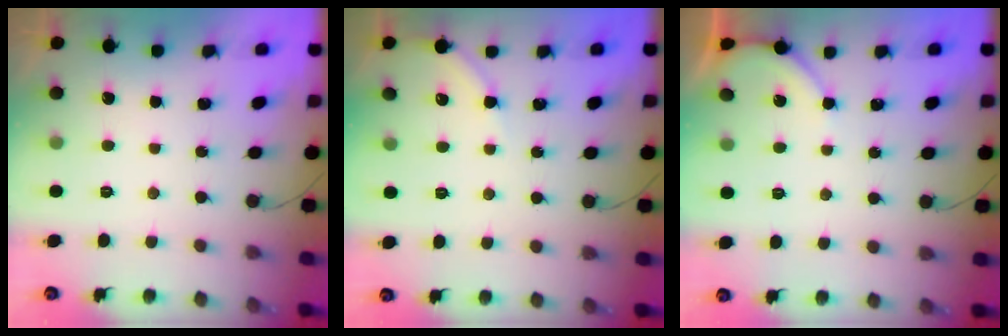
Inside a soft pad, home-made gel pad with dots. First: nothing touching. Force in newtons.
{"total": 4.0, "press": 4.0, "slide": 0.5}
{"total": 2.9, "press": 2.8, "slide": 0.4}